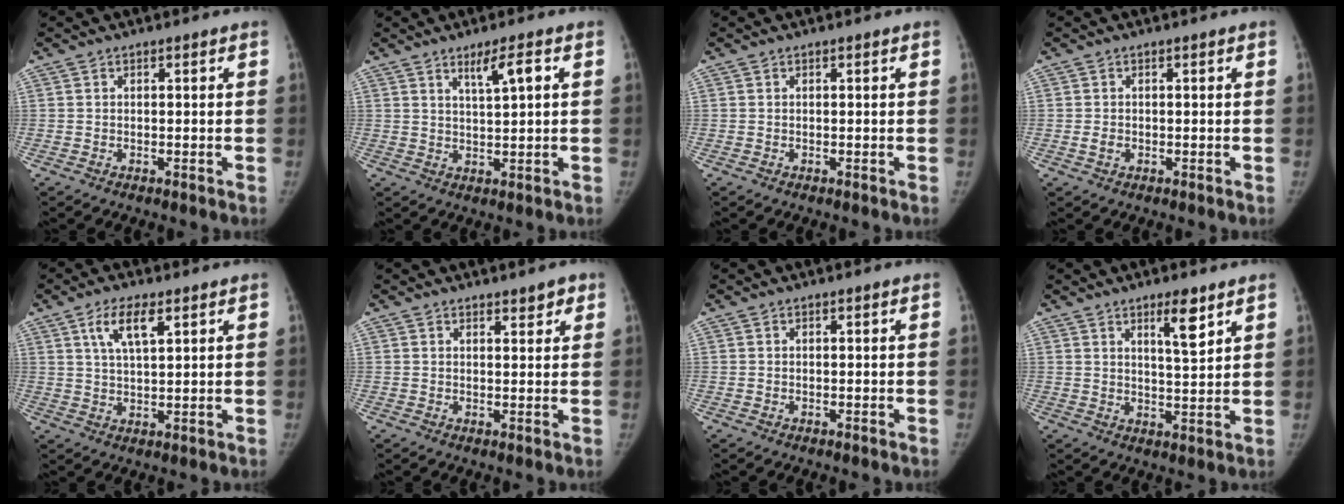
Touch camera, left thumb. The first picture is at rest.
{"total": 4.4, "force": [2.0, 0.4, 3.9], "torque": [-0.069, -0.010, 0.038]}
{"total": 0.0}
{"total": 1.3, "force": [-0.2, 1.0, 0.8], "torque": [-0.012, 0.001, -0.004]}
{"total": 6.5, "force": [3.2, 2.3, 5.1], "torque": [-0.090, -0.009, 0.062]}
{"total": 2.4, "force": [1.8, 1.0, 1.2], "torque": [-0.003, -0.010, 0.024]}
{"total": 0.0}
{"total": 6.0, "force": [3.7, 1.1, 4.5], "torque": [-0.065, -0.030, 0.062]}